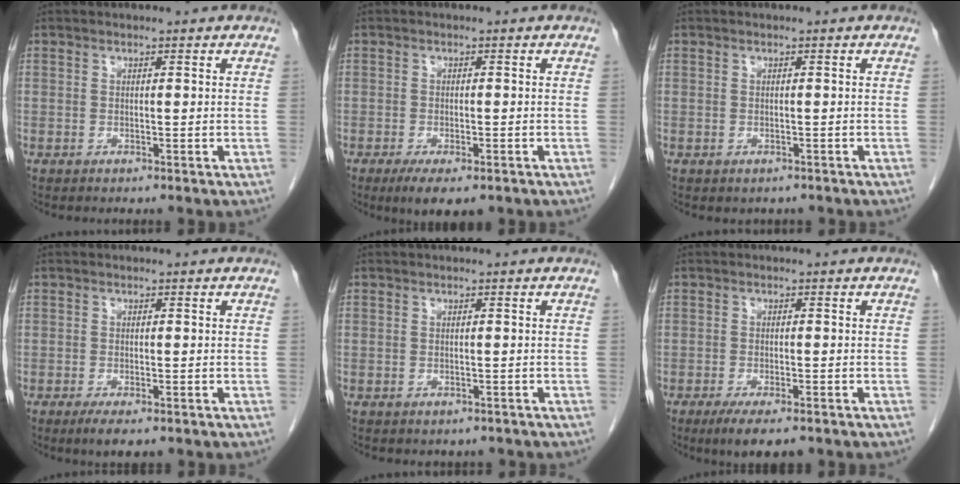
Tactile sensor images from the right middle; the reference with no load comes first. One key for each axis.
{"total": 5.6, "fx": -3.7, "fy": 1.7, "fz": 3.9, "tx": -0.056, "ty": -0.011, "tz": -0.054}
{"total": 0.9, "fx": -0.6, "fy": 0.6, "fz": 0.1, "tx": -0.003, "ty": 0.001, "tz": -0.006}
{"total": 3.3, "fx": -2.2, "fy": 1.0, "fz": 2.3, "tx": -0.036, "ty": -0.005, "tz": -0.031}
{"total": 1.5, "fx": -1.2, "fy": 0.9, "fz": 0.2, "tx": -0.005, "ty": 0.001, "tz": -0.014}
{"total": 6.2, "fx": -4.4, "fy": 1.4, "fz": 4.1, "tx": -0.060, "ty": -0.013, "tz": -0.065}